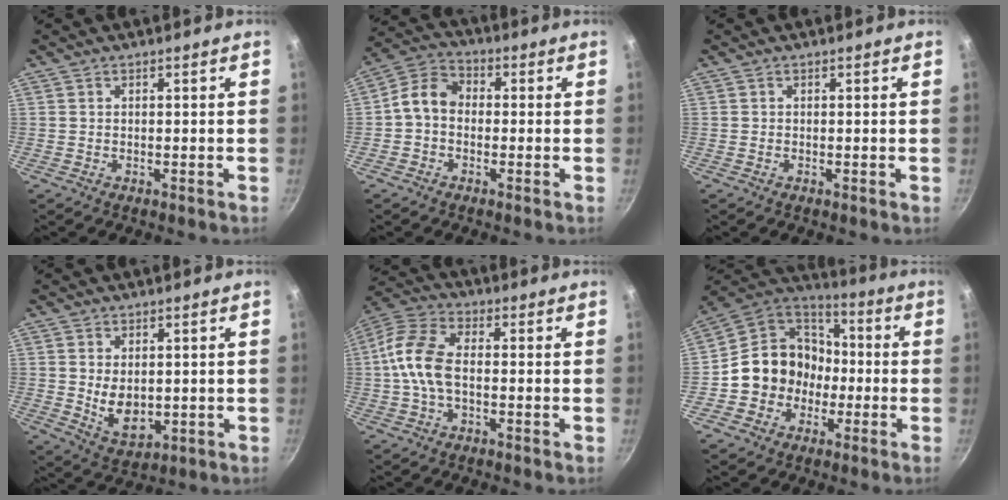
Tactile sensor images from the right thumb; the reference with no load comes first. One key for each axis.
{"total": 7.1, "fx": -0.8, "fy": 5.5, "fz": 4.4, "tx": -0.065, "ty": 0.027, "tz": -0.037}
{"total": 0.0}
{"total": 7.3, "fx": 0.5, "fy": 4.7, "fz": 5.6, "tx": -0.085, "ty": -0.019, "tz": 0.024}
{"total": 10.6, "fx": -0.6, "fy": 5.9, "fz": 8.8, "tx": -0.173, "ty": 0.032, "tz": -0.028}
{"total": 14.7, "fx": -2.6, "fy": 13.1, "fz": 6.0, "tx": -0.060, "ty": 0.049, "tz": -0.053}